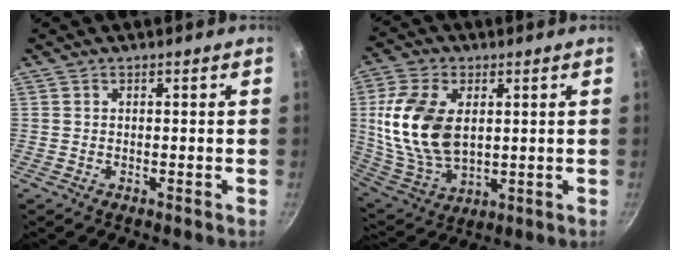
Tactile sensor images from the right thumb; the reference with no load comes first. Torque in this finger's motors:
{"motor_torque": [-0.37, 2.35, 1.88, -0.18, 0.21]}